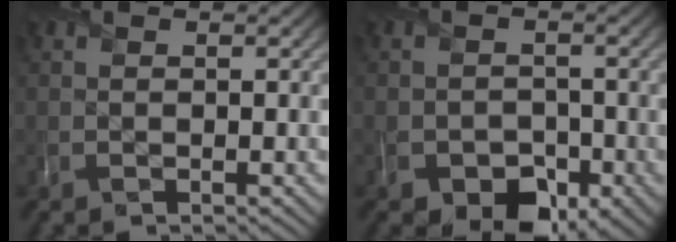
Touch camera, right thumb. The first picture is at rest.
{"total": 5.5, "force": [-2.8, 3.8, 2.8], "torque": [-0.037, -0.006, -0.044]}